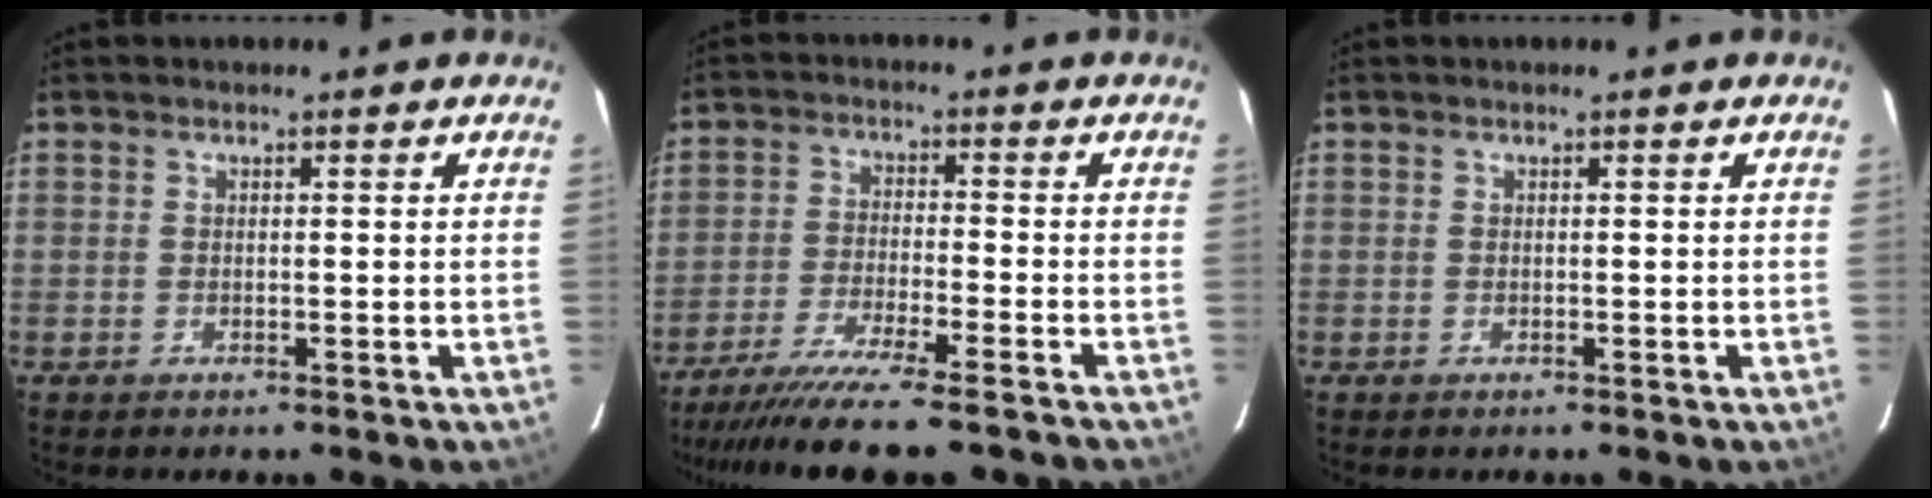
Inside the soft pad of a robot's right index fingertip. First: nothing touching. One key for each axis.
{"total": 14.7, "fx": -12.6, "fy": 0.6, "fz": 7.5, "tx": -0.160, "ty": -0.039, "tz": -0.209}
{"total": 0.0}